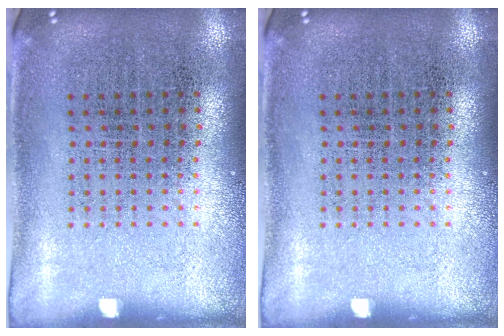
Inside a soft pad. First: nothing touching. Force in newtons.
{"total": 0.0}